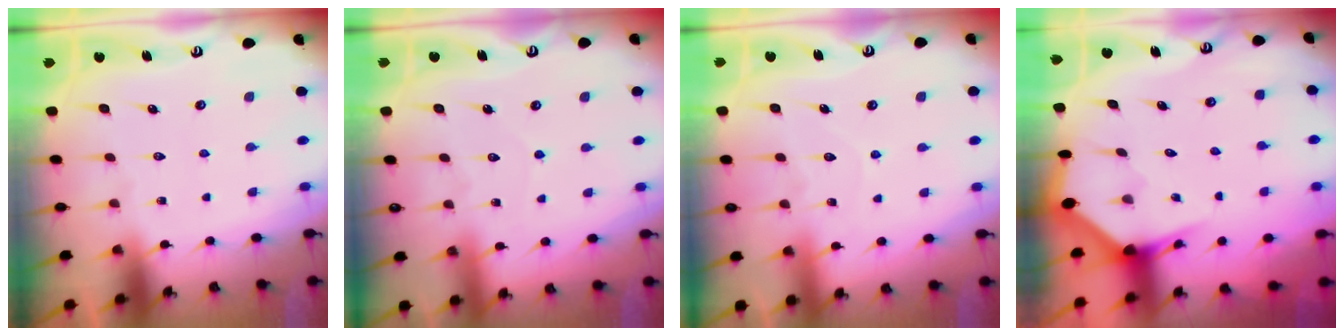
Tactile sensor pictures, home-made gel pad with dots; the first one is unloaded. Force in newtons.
{"total": 3.5, "press": 3.5, "slide": 0.4}
{"total": 5.8, "press": 5.8, "slide": 0.2}
{"total": 3.4, "press": 3.4, "slide": 0.5}